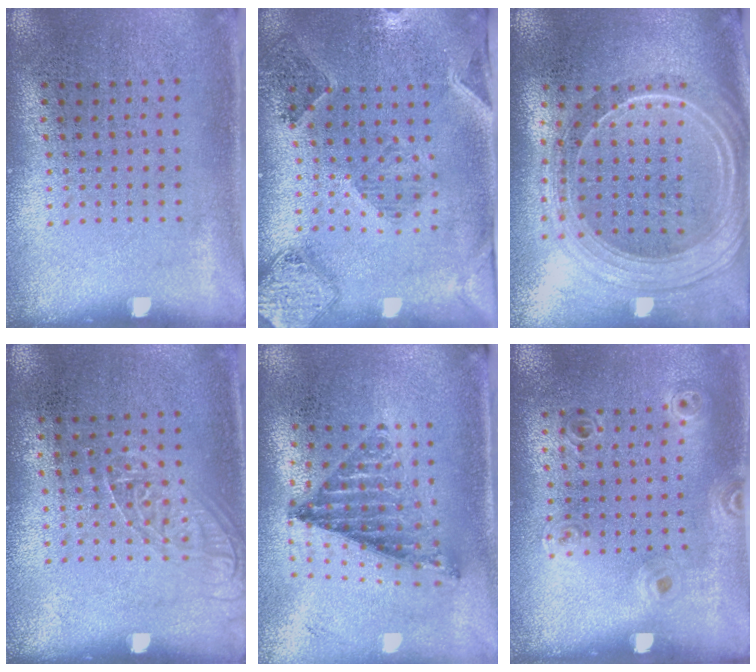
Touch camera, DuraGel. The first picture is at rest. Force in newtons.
{"total": 1.5, "press": 1.4, "slide": 0.3}
{"total": 2.3, "press": 1.9, "slide": 1.3}
{"total": 1.2, "press": 1.1, "slide": 0.5}
{"total": 1.0, "press": 0.9, "slide": 0.4}
{"total": 0.9, "press": 0.9, "slide": 0.2}